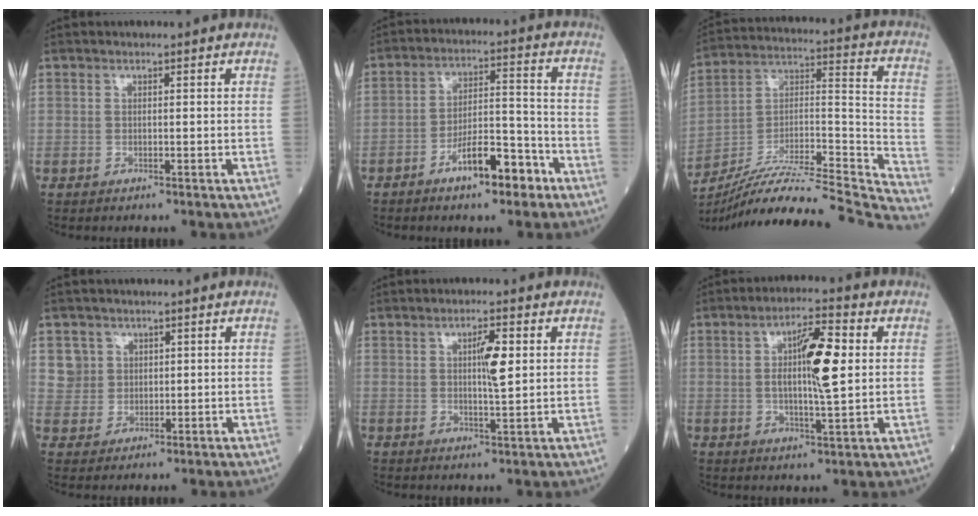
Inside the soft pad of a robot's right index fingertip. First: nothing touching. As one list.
[{"total": 8.9, "force": [-5.3, 2.4, 6.7], "torque": [-0.114, 0.015, -0.088]}, {"total": 32.5, "force": [-29.4, 1.2, 14.0], "torque": [-0.169, -0.014, -0.441]}, {"total": 3.6, "force": [1.4, 3.3, -0.2], "torque": [0.014, 0.008, 0.025]}, {"total": 4.2, "force": [1.0, 0.5, 4.0], "torque": [-0.066, 0.001, 0.016]}, {"total": 9.2, "force": [1.3, 1.2, 9.0], "torque": [-0.154, 0.008, 0.022]}]